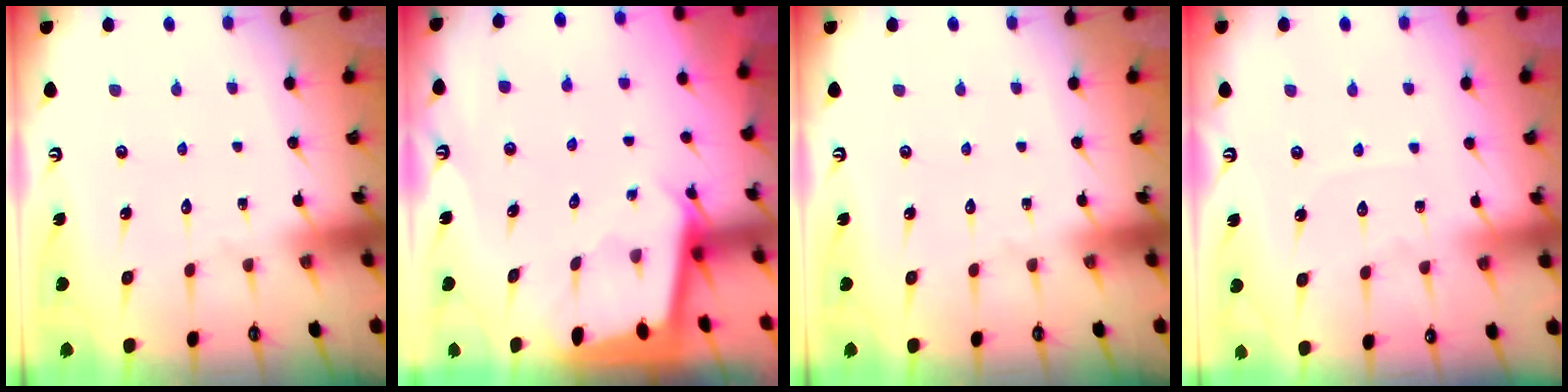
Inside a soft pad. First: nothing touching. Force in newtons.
{"total": 1.9, "press": 1.9, "slide": 0.1}
{"total": 0.0}
{"total": 2.1, "press": 2.1, "slide": 0.4}